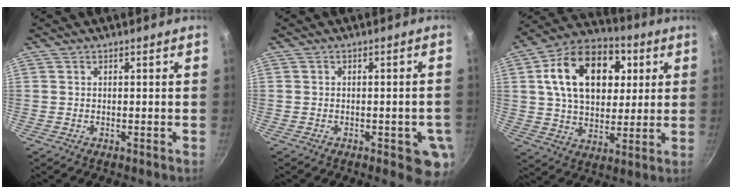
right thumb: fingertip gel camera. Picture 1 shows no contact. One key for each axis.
{"total": 6.9, "fx": -2.3, "fy": 2.8, "fz": 5.8, "tx": -0.041, "ty": 0.009, "tz": -0.027}
{"total": 21.1, "fx": 5.8, "fy": 14.2, "fz": 14.6, "tx": -0.210, "ty": 0.009, "tz": 0.085}